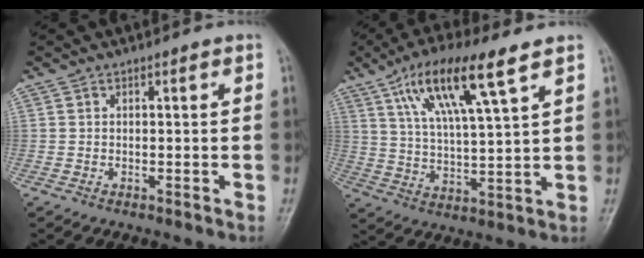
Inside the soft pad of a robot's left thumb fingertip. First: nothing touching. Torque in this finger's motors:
{"motor_torque": [0.60, 0.56, 1.75, -1.02, 0.47]}